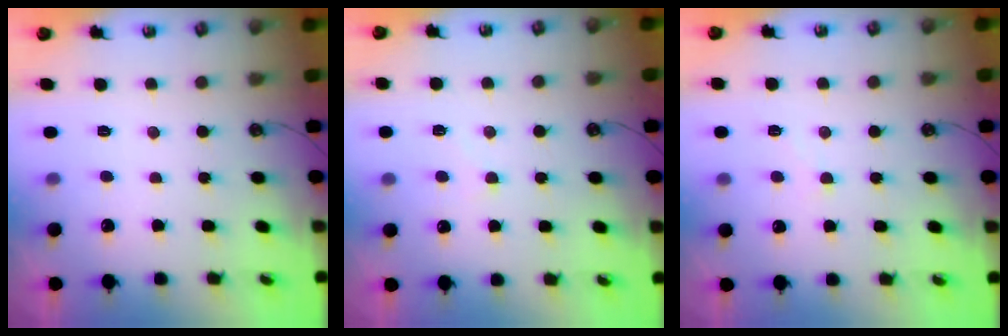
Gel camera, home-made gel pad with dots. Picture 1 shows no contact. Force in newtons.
{"total": 4.9, "press": 4.8, "slide": 0.3}
{"total": 0.5, "press": 0.0, "slide": 0.5}